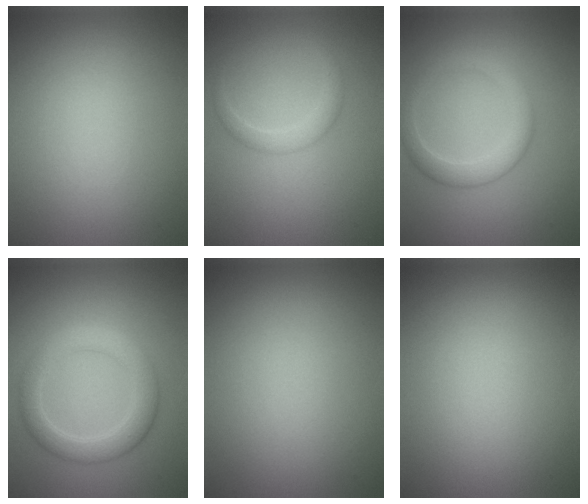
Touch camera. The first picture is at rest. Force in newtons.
{"total": 1.7, "press": 1.7, "slide": 0.2}
{"total": 3.0, "press": 3.0, "slide": 0.0}
{"total": 4.0, "press": 4.0, "slide": 0.3}
{"total": 0.0}
{"total": 0.0}